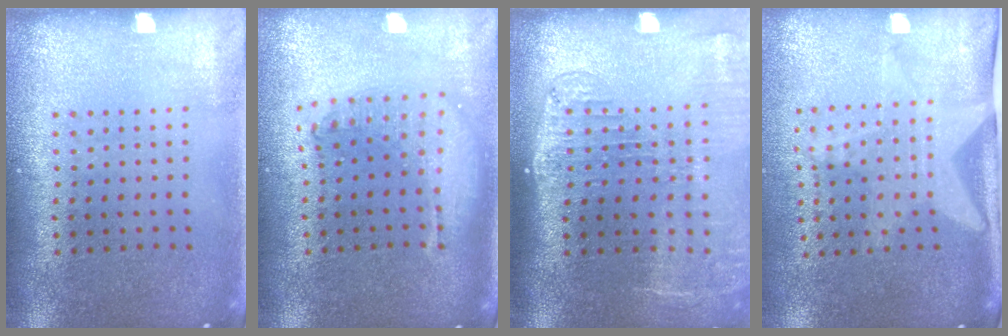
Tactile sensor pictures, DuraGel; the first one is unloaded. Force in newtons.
{"total": 1.7, "press": 1.5, "slide": 0.9}
{"total": 2.1, "press": 1.7, "slide": 1.2}
{"total": 1.7, "press": 1.5, "slide": 0.7}